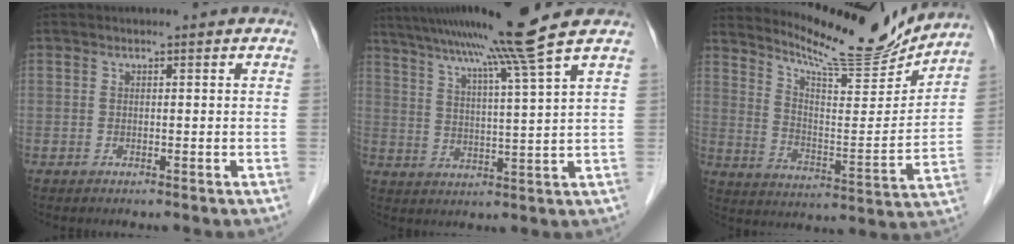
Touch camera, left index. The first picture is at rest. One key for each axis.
{"total": 12.9, "fx": 10.0, "fy": -3.5, "fz": 7.4, "tx": -0.122, "ty": -0.013, "tz": 0.153}
{"total": 15.2, "fx": 14.6, "fy": 0.8, "fz": 4.2, "tx": -0.081, "ty": -0.038, "tz": 0.221}